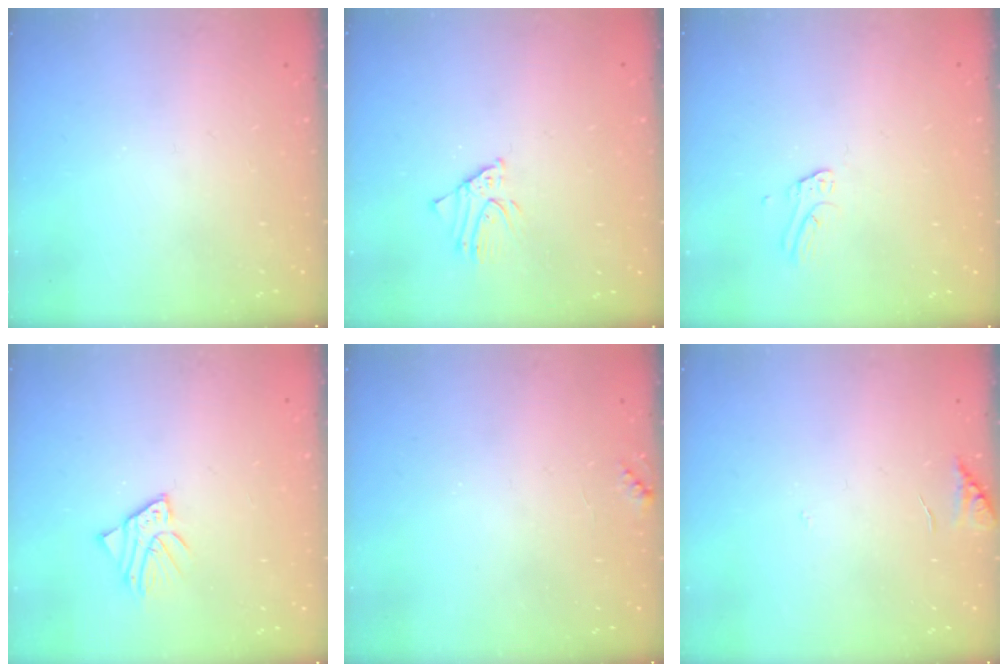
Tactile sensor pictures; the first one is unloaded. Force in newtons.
{"total": 1.5, "press": 1.5, "slide": 0.1}
{"total": 3.0, "press": 3.0, "slide": 0.1}
{"total": 3.7, "press": 3.7, "slide": 0.4}
{"total": 4.2, "press": 4.2, "slide": 0.5}
{"total": 7.5, "press": 7.4, "slide": 0.8}